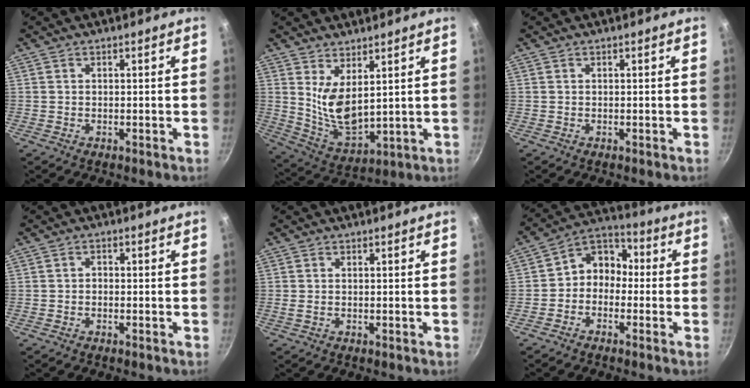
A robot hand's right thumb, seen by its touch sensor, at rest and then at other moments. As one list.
[{"total": 9.3, "force": [3.7, 4.2, 7.5], "torque": [-0.122, -0.046, 0.086]}, {"total": 0.0}, {"total": 1.0, "force": [-0.3, 0.8, 0.5], "torque": [-0.007, 0.005, -0.007]}, {"total": 0.5, "force": [0.1, 0.1, 0.5], "torque": [-0.011, -0.001, 0.000]}, {"total": 8.0, "force": [-1.2, 6.6, 4.4], "torque": [-0.034, 0.042, -0.046]}]